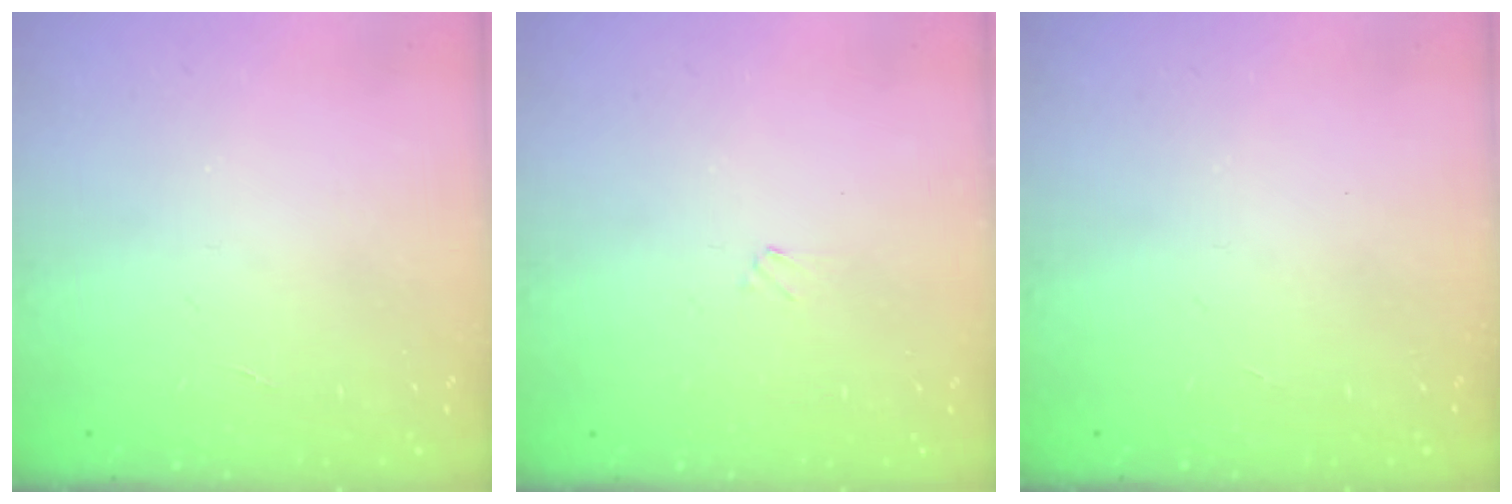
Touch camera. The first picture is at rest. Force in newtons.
{"total": 0.9, "press": 0.9, "slide": 0.2}
{"total": 0.0}